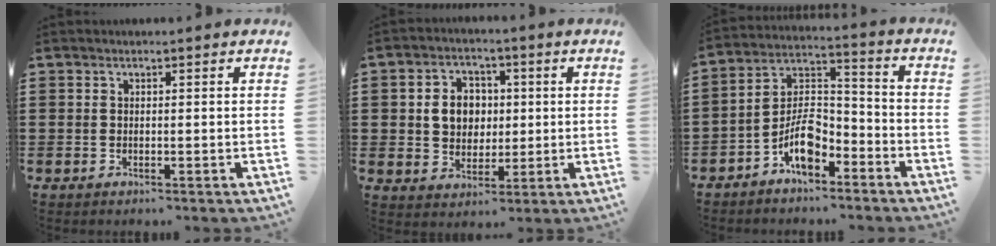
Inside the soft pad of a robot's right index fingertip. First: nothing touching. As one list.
[{"total": 6.4, "force": [0.6, 5.4, 3.3], "torque": [-0.075, 0.017, 0.006]}, {"total": 7.9, "force": [-5.1, 3.5, 4.9], "torque": [-0.100, 0.008, -0.097]}]